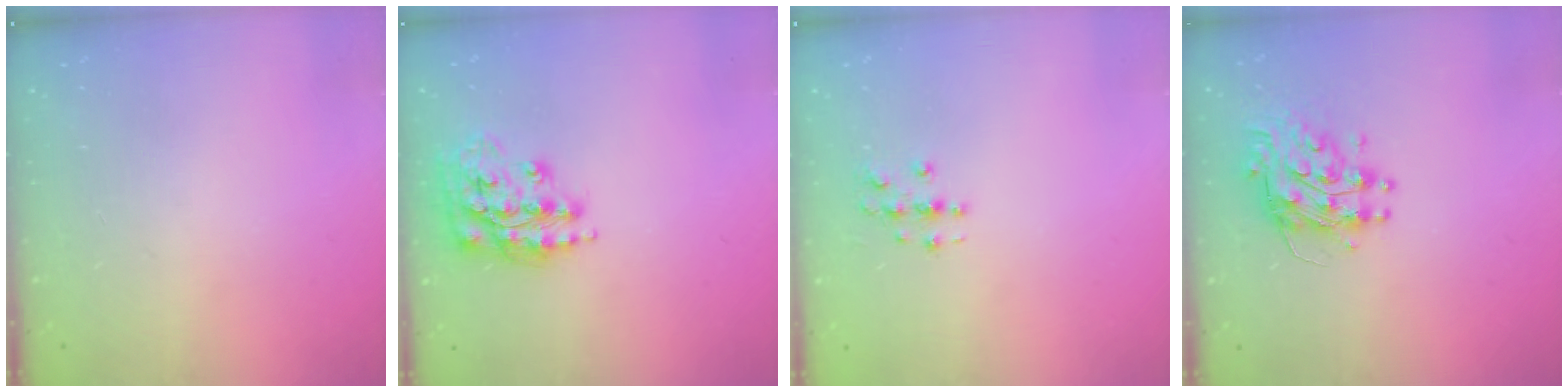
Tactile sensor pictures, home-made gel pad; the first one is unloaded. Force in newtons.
{"total": 15.2, "press": 15.1, "slide": 0.8}
{"total": 2.8, "press": 2.8, "slide": 0.3}
{"total": 9.8, "press": 9.8, "slide": 1.1}